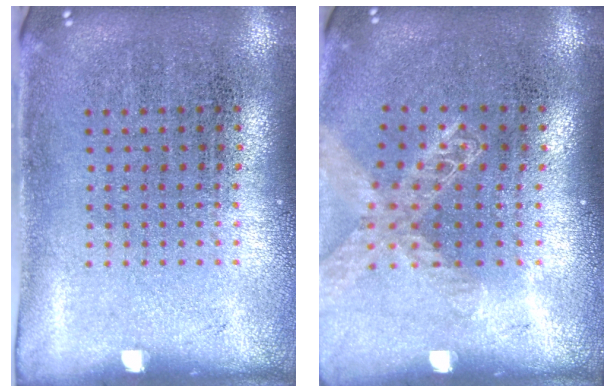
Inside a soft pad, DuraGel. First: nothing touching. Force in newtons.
{"total": 1.4, "press": 1.3, "slide": 0.4}